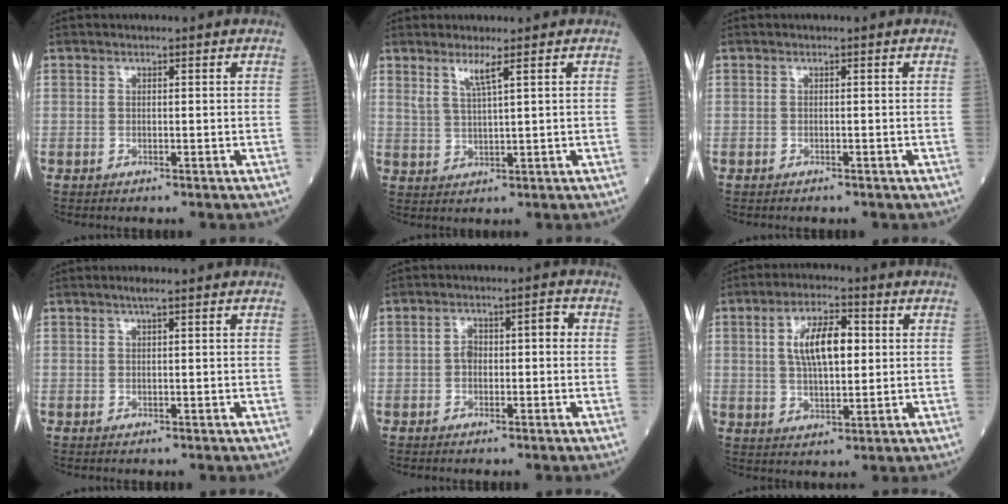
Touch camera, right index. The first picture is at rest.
{"total": 3.4, "force": [2.1, -0.2, 2.6], "torque": [-0.057, -0.008, 0.046]}
{"total": 0.6, "force": [-0.6, 0.3, 0.1], "torque": [-0.010, 0.000, -0.009]}
{"total": 1.1, "force": [0.6, -0.1, 0.9], "torque": [-0.018, 0.006, 0.013]}
{"total": 4.1, "force": [-0.2, 2.2, 3.4], "torque": [-0.059, 0.028, -0.003]}
{"total": 8.9, "force": [1.7, 3.3, 8.1], "torque": [-0.151, 0.013, 0.030]}